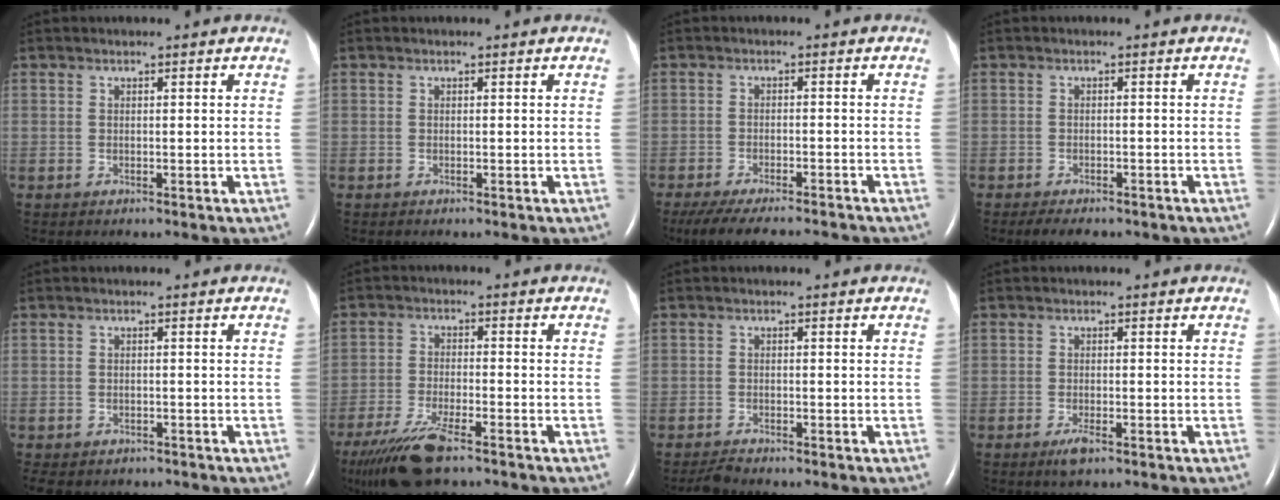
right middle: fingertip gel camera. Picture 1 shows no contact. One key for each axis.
{"total": 0.0}
{"total": 13.4, "fx": -11.8, "fy": 2.3, "fz": 5.8, "tx": -0.108, "ty": -0.020, "tz": -0.165}
{"total": 5.7, "fx": -4.4, "fy": 2.1, "fz": 2.8, "tx": -0.039, "ty": -0.009, "tz": -0.053}
{"total": 7.7, "fx": -6.0, "fy": 4.1, "fz": 2.4, "tx": -0.053, "ty": -0.004, "tz": -0.074}
{"total": 11.1, "fx": -8.2, "fy": 2.2, "fz": 7.2, "tx": -0.141, "ty": -0.028, "tz": -0.145}
{"total": 1.8, "fx": -1.7, "fy": 0.1, "fz": 0.5, "tx": -0.019, "ty": -0.009, "tz": -0.031}
{"total": 2.0, "fx": -1.3, "fy": 0.4, "fz": 1.5, "tx": -0.035, "ty": -0.004, "tz": -0.023}